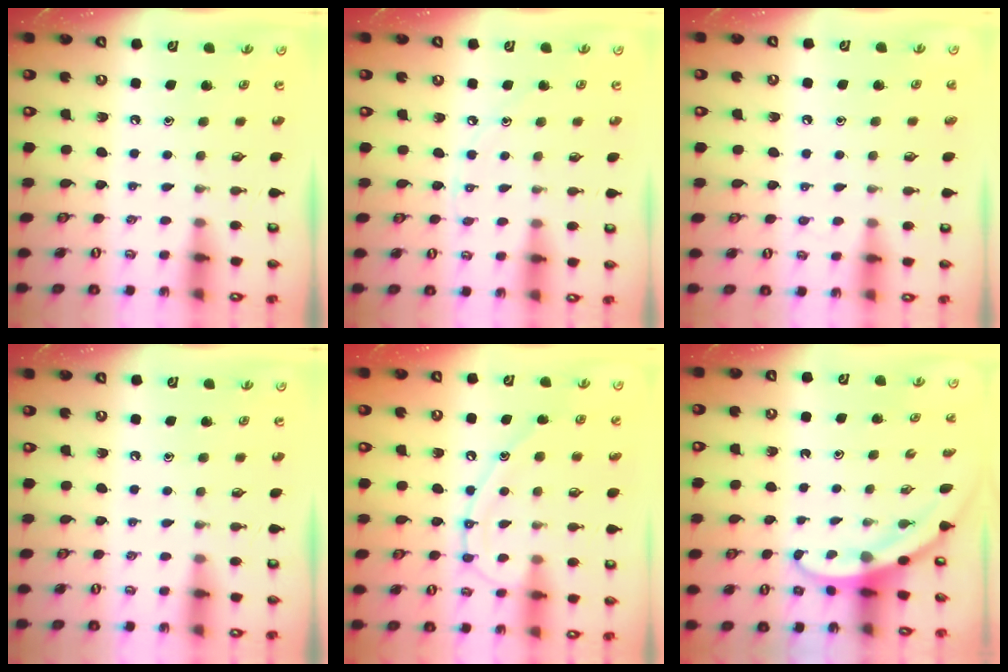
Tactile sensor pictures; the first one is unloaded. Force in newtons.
{"total": 4.3, "press": 4.3, "slide": 0.6}
{"total": 5.2, "press": 5.2, "slide": 0.6}
{"total": 0.0}
{"total": 12.8, "press": 12.8, "slide": 1.3}
{"total": 3.3, "press": 3.3, "slide": 0.2}